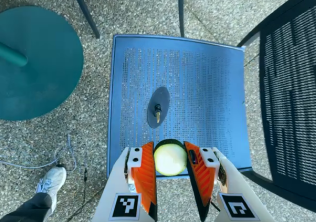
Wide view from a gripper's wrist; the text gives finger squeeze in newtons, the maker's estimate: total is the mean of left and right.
{"total": 11.4, "left": 11.0, "right": 11.8}